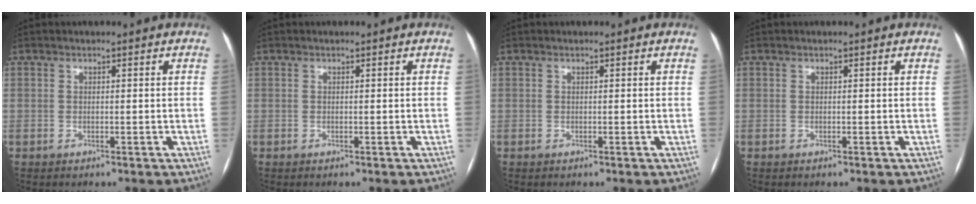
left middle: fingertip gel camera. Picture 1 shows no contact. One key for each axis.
{"total": 0.0}
{"total": 0.0}
{"total": 0.0}